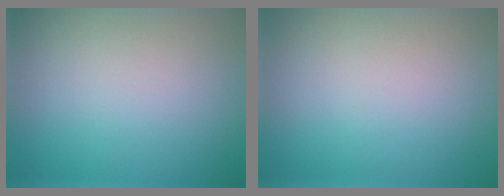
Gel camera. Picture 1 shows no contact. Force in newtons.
{"total": 0.0}